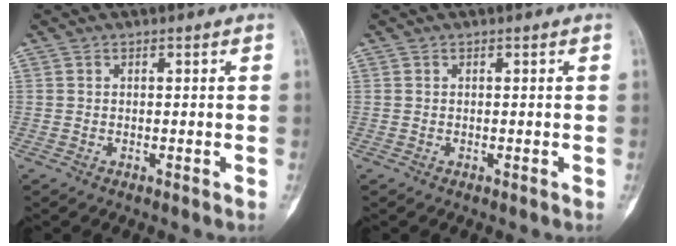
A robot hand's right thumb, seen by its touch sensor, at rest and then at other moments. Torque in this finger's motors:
{"motor_torque": [0.08, 0.01, 0.00, 0.00, 0.00]}